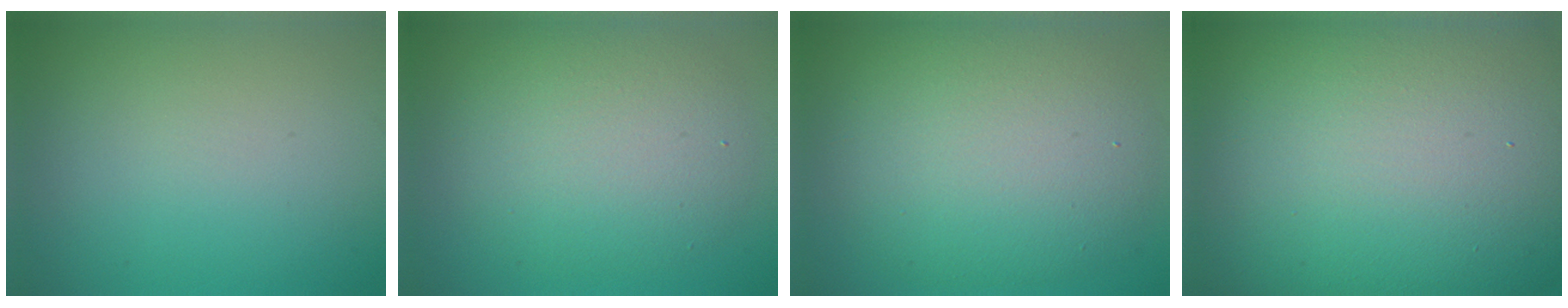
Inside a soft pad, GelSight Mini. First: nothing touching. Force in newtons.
{"total": 6.6, "press": 6.6, "slide": 0.3}
{"total": 9.7, "press": 9.7, "slide": 0.7}
{"total": 24.8, "press": 24.8, "slide": 0.9}